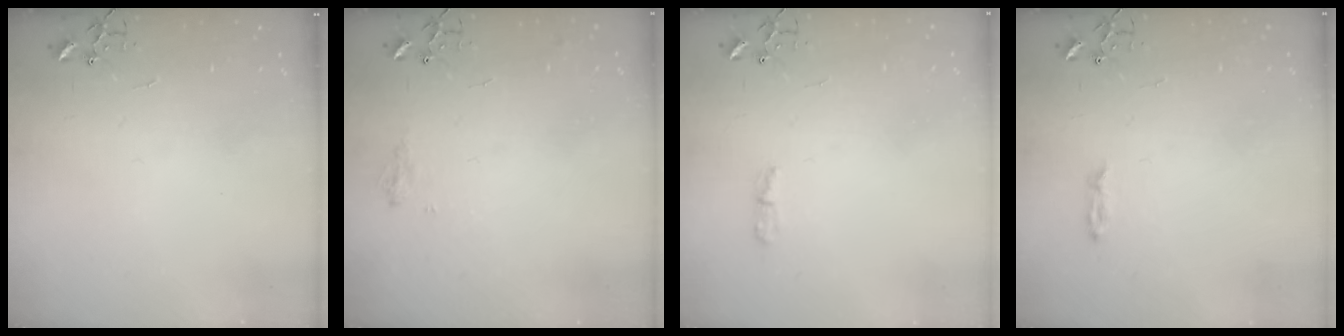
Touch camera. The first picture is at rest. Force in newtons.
{"total": 7.7, "press": 7.7, "slide": 0.9}
{"total": 4.7, "press": 4.7, "slide": 0.7}
{"total": 3.2, "press": 3.1, "slide": 0.3}